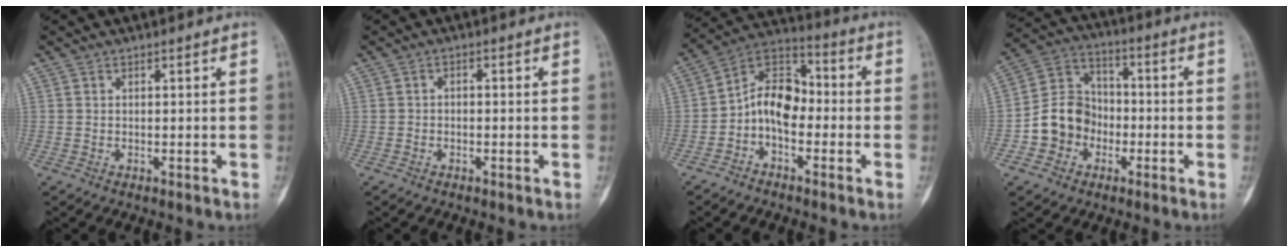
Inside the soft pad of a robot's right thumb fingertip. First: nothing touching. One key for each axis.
{"total": 0.7, "fx": -0.4, "fy": 0.5, "fz": 0.3, "tx": 0.004, "ty": 0.003, "tz": -0.012}
{"total": 10.5, "fx": -2.4, "fy": 7.0, "fz": 7.4, "tx": -0.100, "ty": 0.051, "tz": -0.059}
{"total": 11.2, "fx": -3.4, "fy": 9.7, "fz": 4.4, "tx": -0.042, "ty": 0.044, "tz": -0.067}